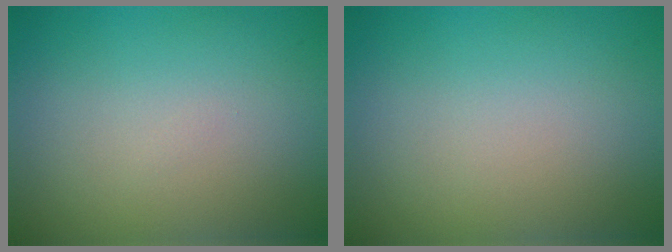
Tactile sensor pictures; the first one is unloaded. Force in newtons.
{"total": 0.0}